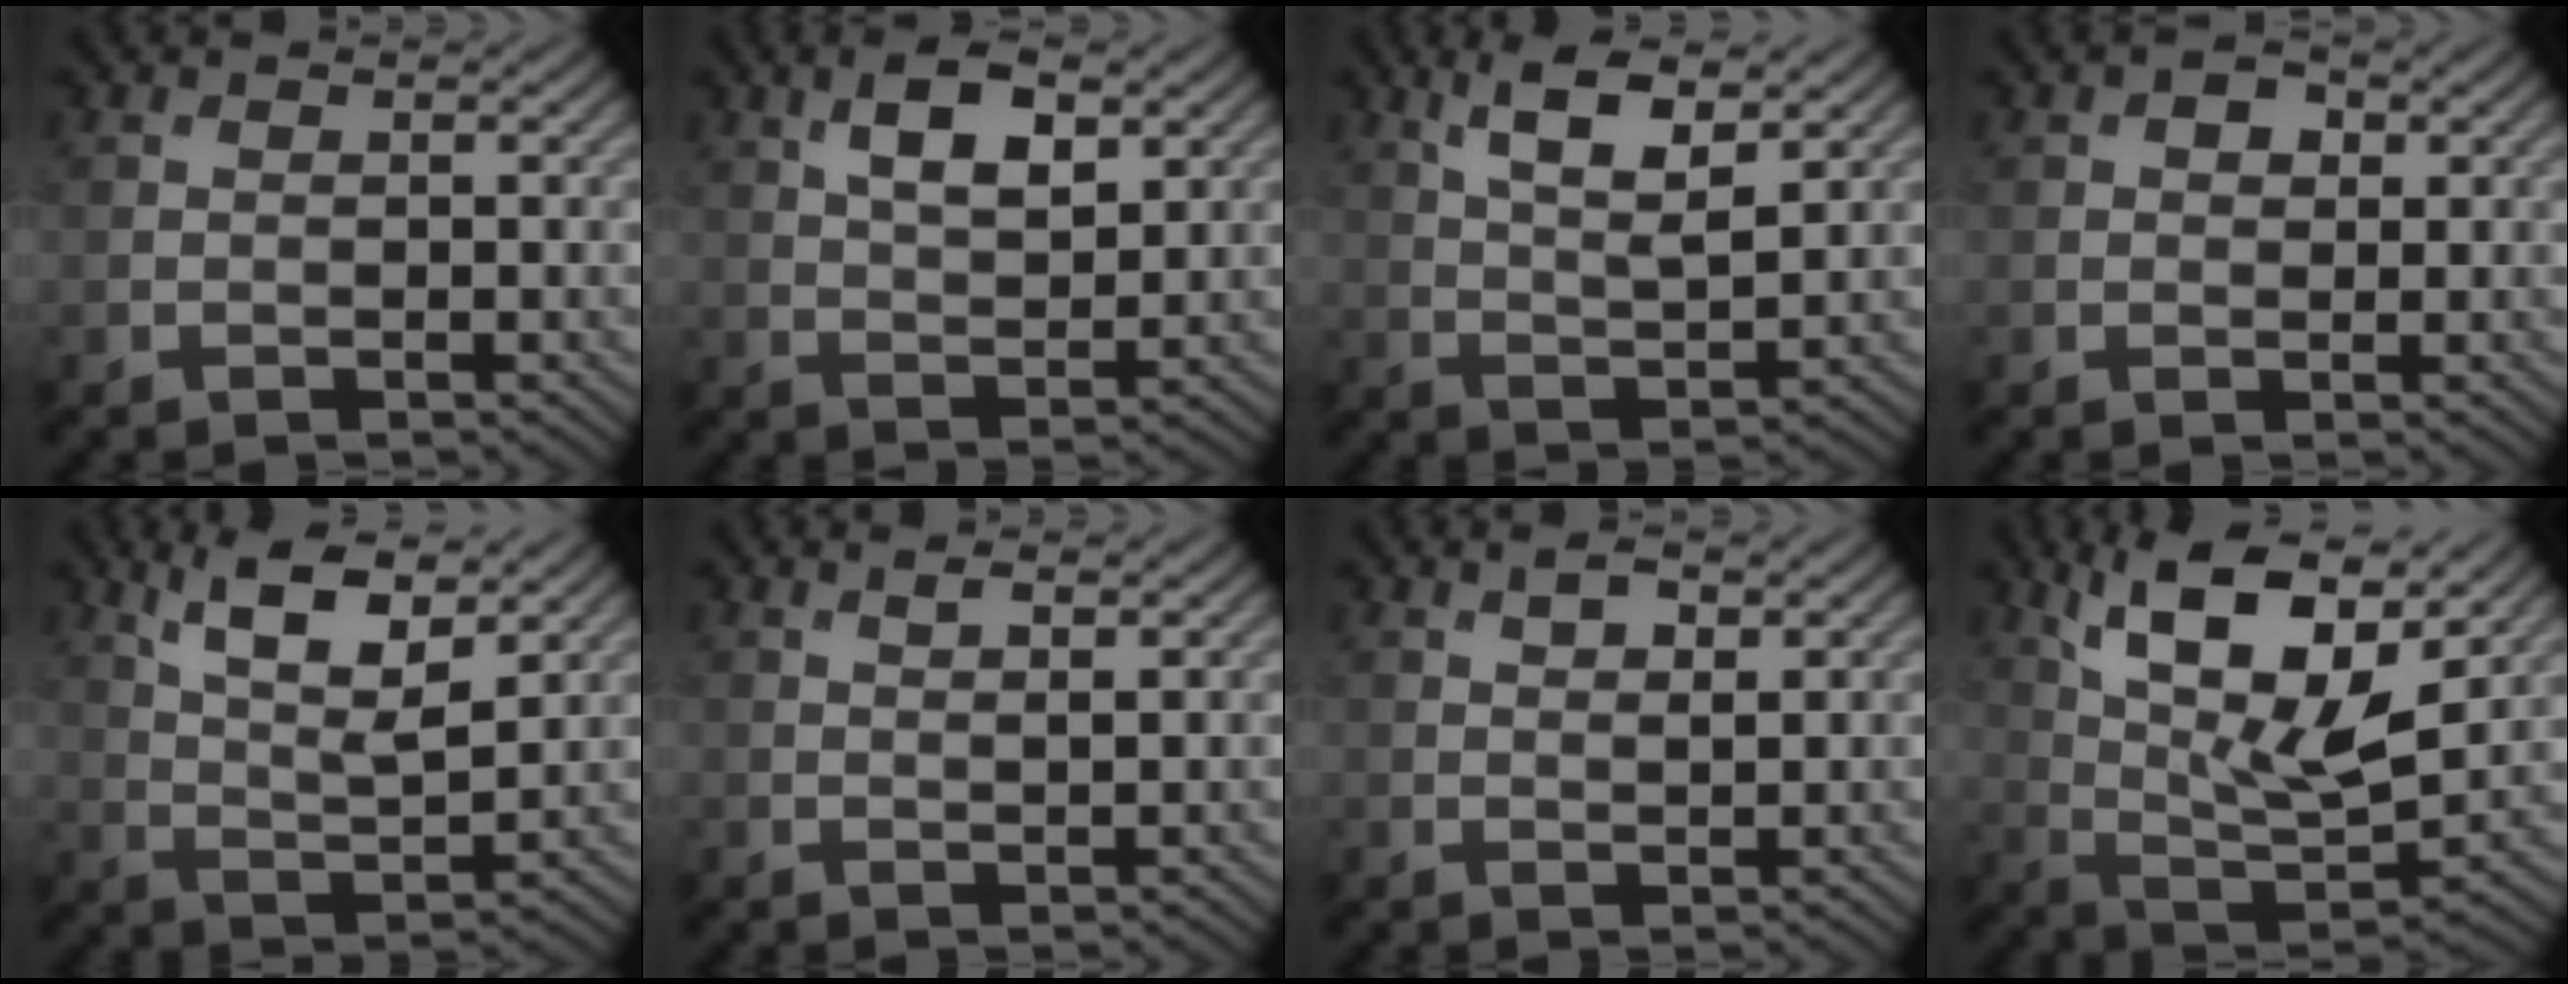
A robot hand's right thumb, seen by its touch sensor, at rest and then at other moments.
{"total": 6.4, "force": [3.0, 2.9, 5.0], "torque": [-0.095, 0.002, 0.054]}
{"total": 7.1, "force": [4.1, 2.0, 5.4], "torque": [-0.105, -0.003, 0.081]}
{"total": 2.1, "force": [0.7, 1.4, 1.3], "torque": [-0.019, 0.002, 0.008]}
{"total": 8.8, "force": [5.3, 2.8, 6.5], "torque": [-0.124, -0.003, 0.100]}
{"total": 1.7, "force": [1.1, 0.3, 1.3], "torque": [-0.023, -0.003, 0.022]}
{"total": 2.8, "force": [1.5, 1.2, 2.0], "torque": [-0.032, -0.005, 0.031]}
{"total": 15.9, "force": [8.0, 5.8, 12.5], "torque": [-0.235, 0.010, 0.134]}